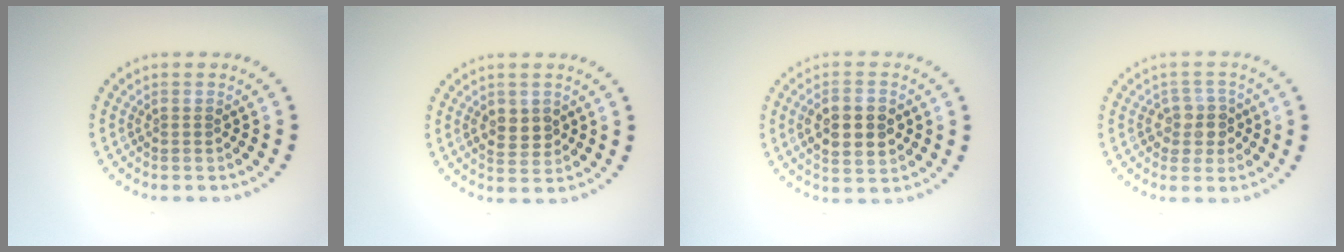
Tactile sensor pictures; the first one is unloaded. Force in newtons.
{"total": 2.5, "press": 2.4, "slide": 0.4}
{"total": 5.2, "press": 5.2, "slide": 0.3}
{"total": 2.5, "press": 2.2, "slide": 1.0}